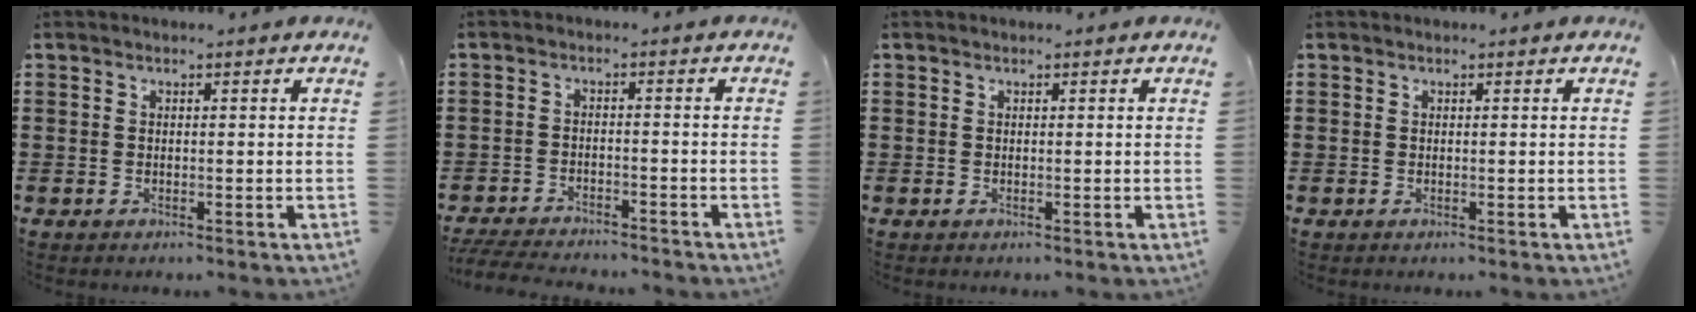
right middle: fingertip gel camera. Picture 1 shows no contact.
{"total": 4.1, "force": [-4.0, 0.4, 0.8], "torque": [-0.027, -0.003, -0.086]}
{"total": 0.0}
{"total": 0.0}